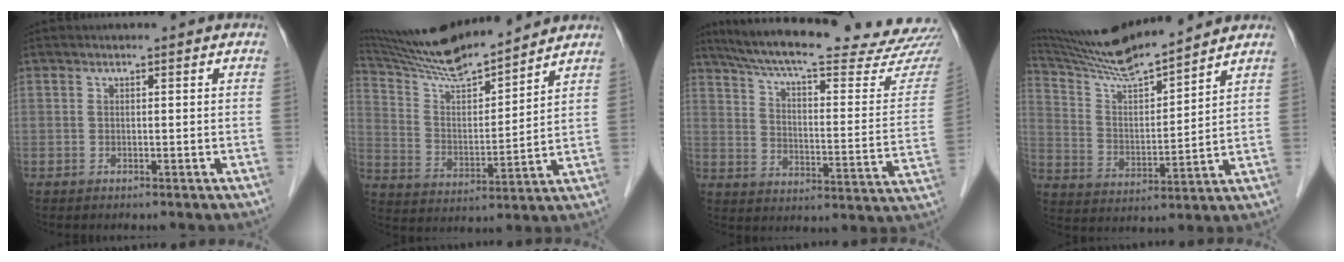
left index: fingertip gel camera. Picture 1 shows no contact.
{"total": 15.8, "force": [14.7, 1.1, 5.8], "torque": [-0.115, 0.009, 0.266]}
{"total": 29.8, "force": [26.8, 2.8, 12.7], "torque": [-0.199, -0.065, 0.347]}
{"total": 14.2, "force": [13.2, -0.1, 5.0], "torque": [-0.104, 0.011, 0.244]}